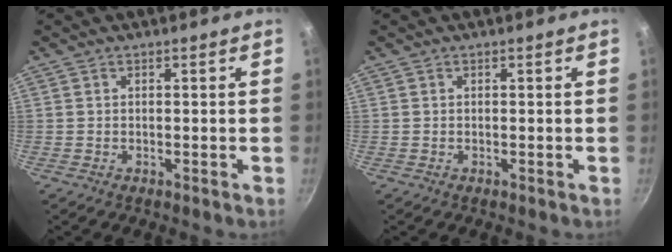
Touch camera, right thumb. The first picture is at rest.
{"total": 0.0}